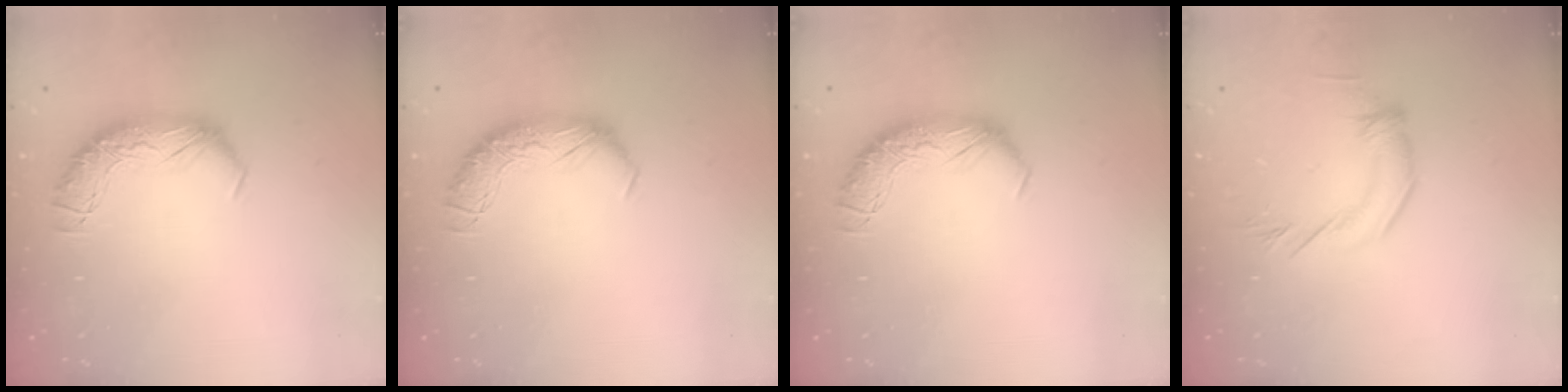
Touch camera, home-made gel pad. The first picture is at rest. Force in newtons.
{"total": 0.0}
{"total": 0.0}
{"total": 2.8, "press": 2.8, "slide": 0.2}